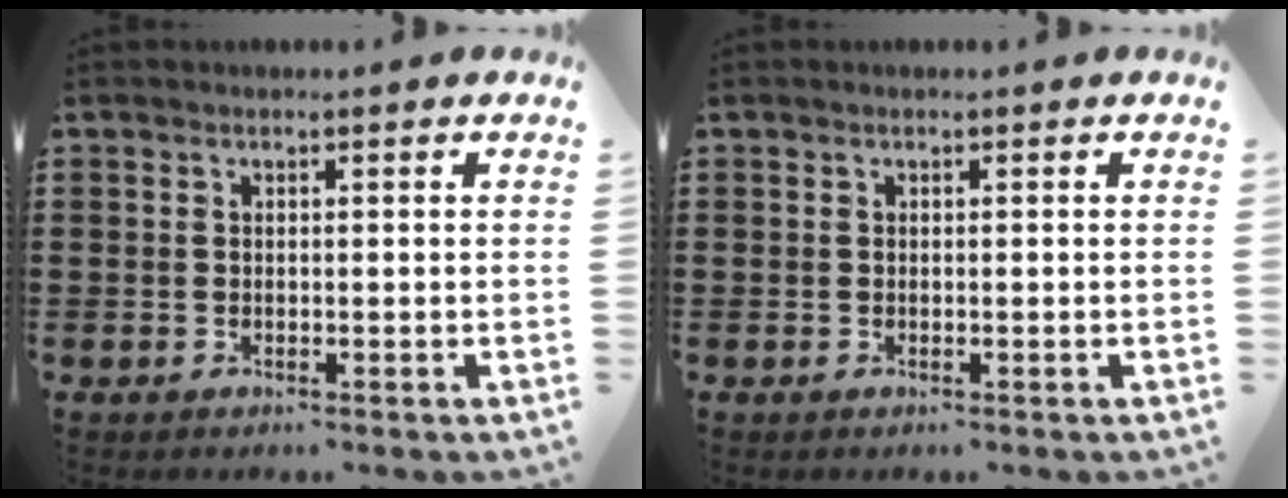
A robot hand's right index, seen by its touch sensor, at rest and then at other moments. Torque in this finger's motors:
{"motor_torque": [0.41, 1.73, -0.01, 0.00]}